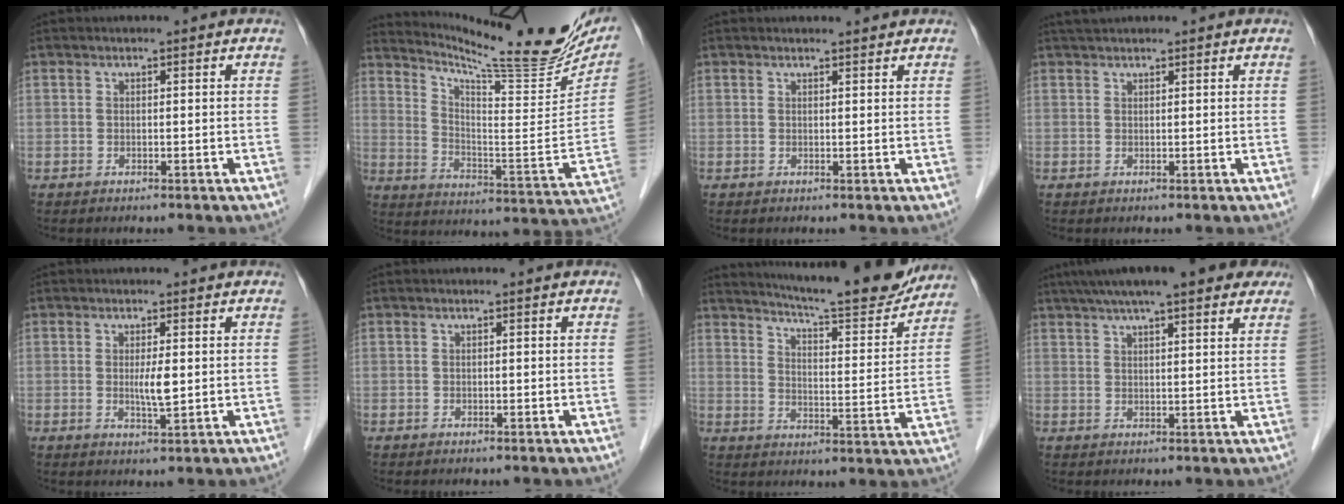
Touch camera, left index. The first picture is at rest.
{"total": 21.4, "force": [19.2, 1.0, 9.2], "torque": [-0.150, -0.078, 0.272]}
{"total": 2.1, "force": [2.0, 0.0, 0.3], "torque": [-0.010, 0.002, 0.026]}
{"total": 2.4, "force": [2.3, 0.3, 0.8], "torque": [-0.014, 0.025, 0.042]}
{"total": 2.8, "force": [0.4, 0.3, 2.7], "torque": [-0.052, -0.005, 0.009]}
{"total": 0.0}
{"total": 17.8, "force": [16.5, 1.1, 6.5], "torque": [-0.103, -0.045, 0.218]}
{"total": 16.5, "force": [12.9, 2.9, 9.8], "torque": [-0.155, 0.050, 0.172]}